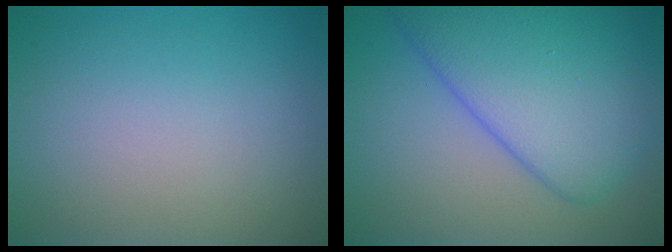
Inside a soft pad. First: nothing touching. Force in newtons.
{"total": 8.9, "press": 8.9, "slide": 0.1}